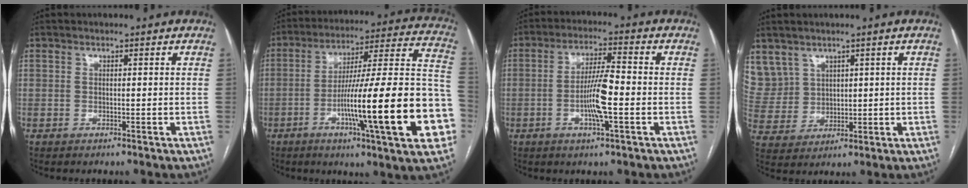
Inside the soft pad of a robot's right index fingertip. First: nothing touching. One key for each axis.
{"total": 26.9, "fx": -7.7, "fy": 1.6, "fz": 25.7, "tx": -0.298, "ty": 0.004, "tz": -0.120}
{"total": 7.6, "fx": -1.7, "fy": 0.7, "fz": 7.4, "tx": -0.141, "ty": 0.001, "tz": -0.035}
{"total": 10.3, "fx": 5.6, "fy": 8.4, "fz": 1.8, "tx": -0.066, "ty": 0.036, "tz": 0.143}